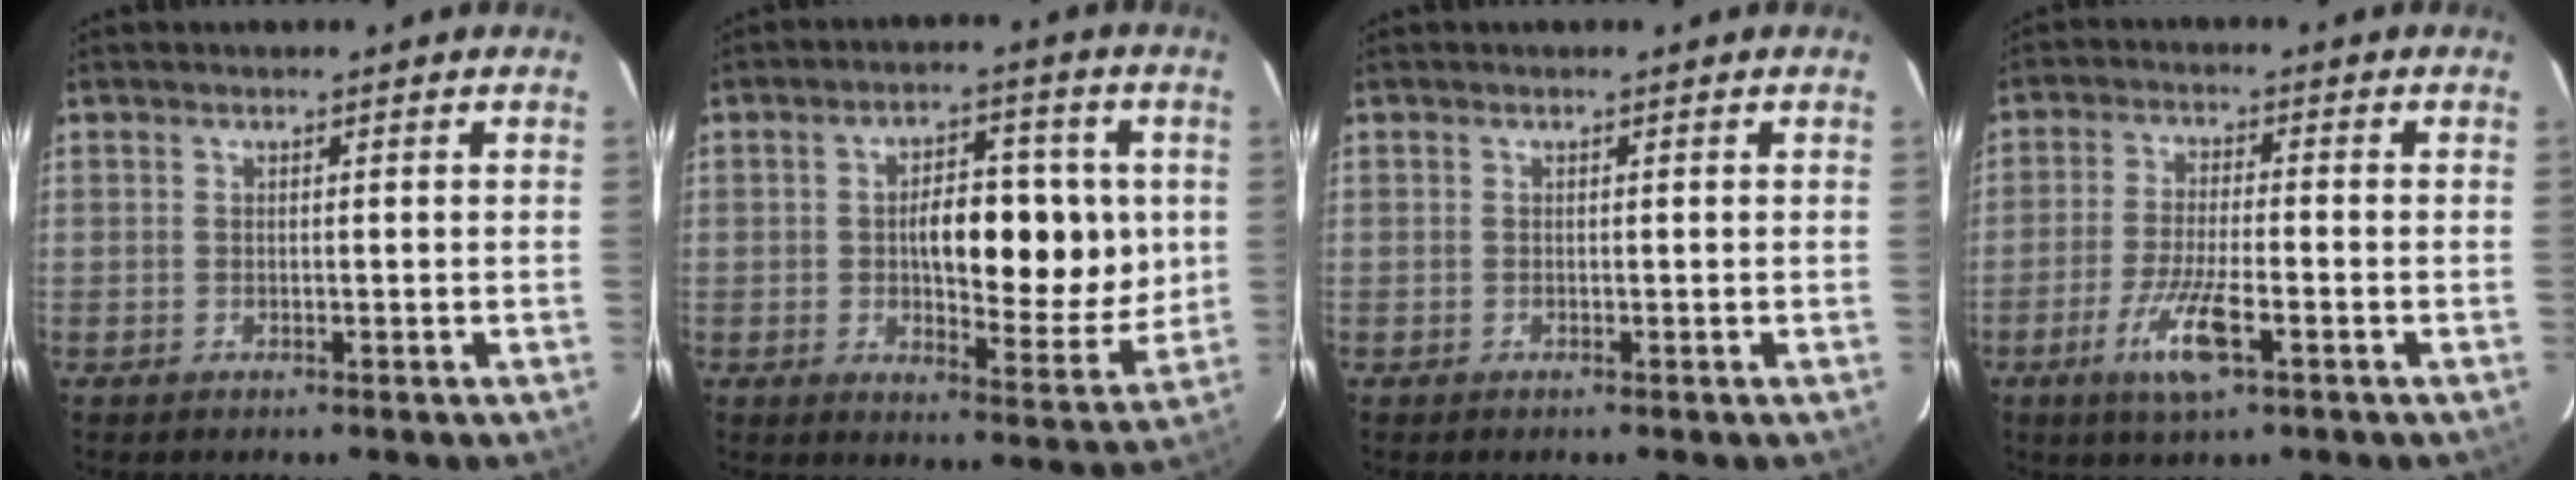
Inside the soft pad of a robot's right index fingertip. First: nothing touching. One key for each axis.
{"total": 13.0, "fx": 0.9, "fy": 5.2, "fz": 11.9, "tx": -0.171, "ty": 0.012, "tz": 0.020}
{"total": 0.0}
{"total": 7.8, "fx": -3.6, "fy": 1.0, "fz": 6.8, "tx": -0.135, "ty": -0.014, "tz": -0.063}